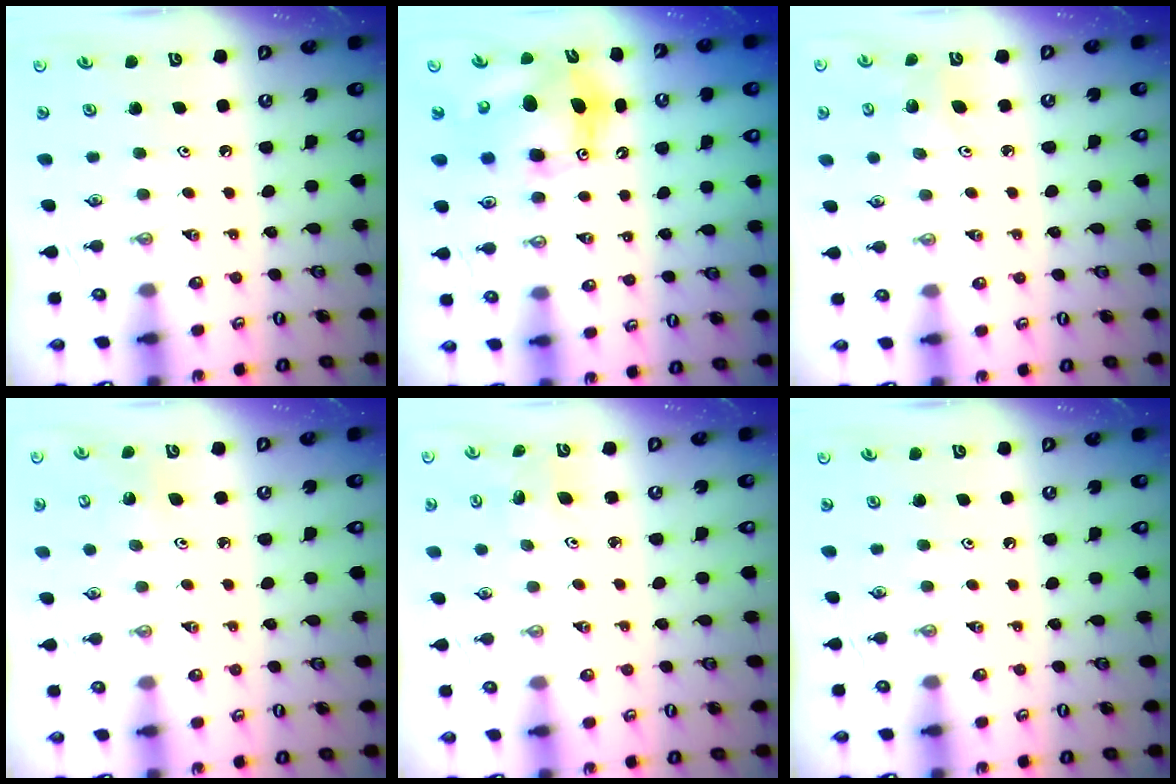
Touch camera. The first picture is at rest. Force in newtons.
{"total": 12.3, "press": 12.0, "slide": 2.7}
{"total": 6.3, "press": 6.2, "slide": 1.0}
{"total": 2.8, "press": 2.7, "slide": 0.5}
{"total": 2.4, "press": 2.4, "slide": 0.1}
{"total": 0.0}